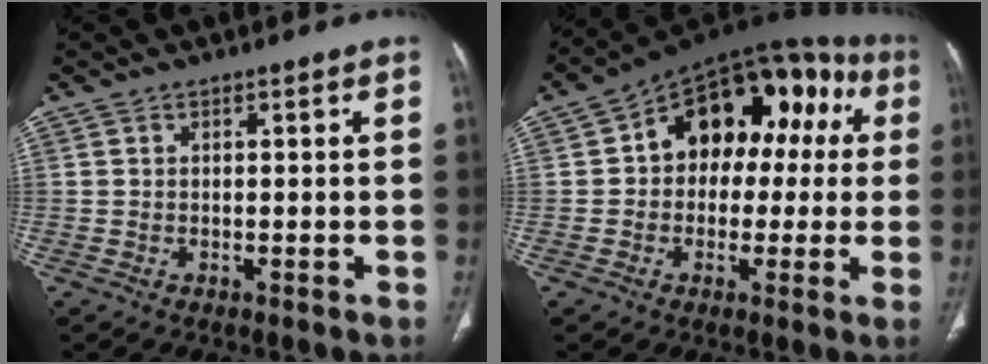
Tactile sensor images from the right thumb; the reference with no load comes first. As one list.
[{"total": 19.1, "force": [3.1, 12.6, 14.0], "torque": [-0.141, 0.050, 0.035]}]